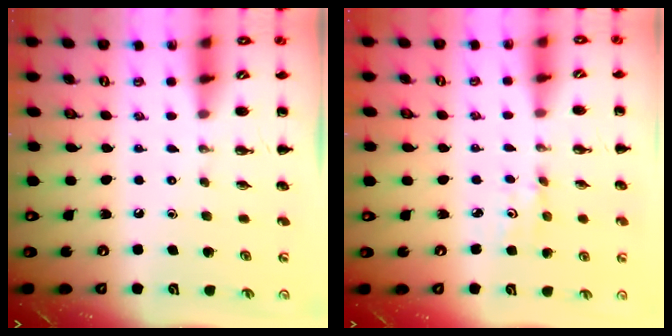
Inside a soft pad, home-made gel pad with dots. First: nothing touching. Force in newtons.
{"total": 2.9, "press": 2.8, "slide": 0.8}